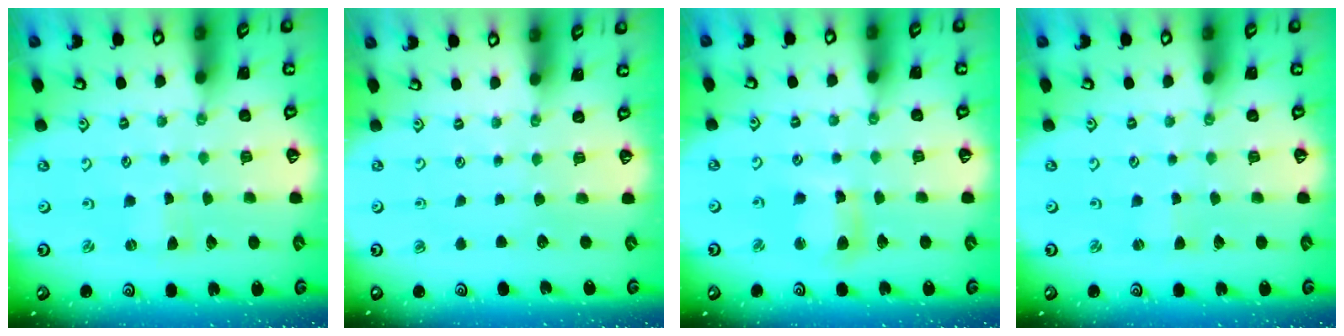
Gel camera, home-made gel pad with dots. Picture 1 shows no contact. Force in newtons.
{"total": 0.0}
{"total": 7.4, "press": 7.3, "slide": 1.0}
{"total": 0.0}